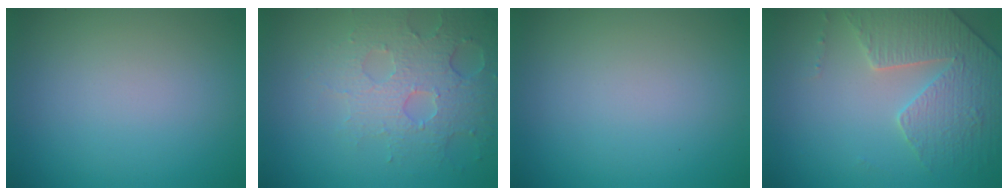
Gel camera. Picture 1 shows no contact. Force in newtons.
{"total": 4.0, "press": 4.0, "slide": 0.5}
{"total": 0.0}
{"total": 3.9, "press": 3.8, "slide": 0.9}